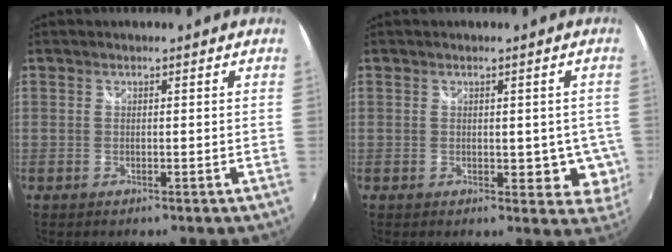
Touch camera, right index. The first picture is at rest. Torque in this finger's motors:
{"motor_torque": [1.04, 1.10, 0.17, 0.01]}